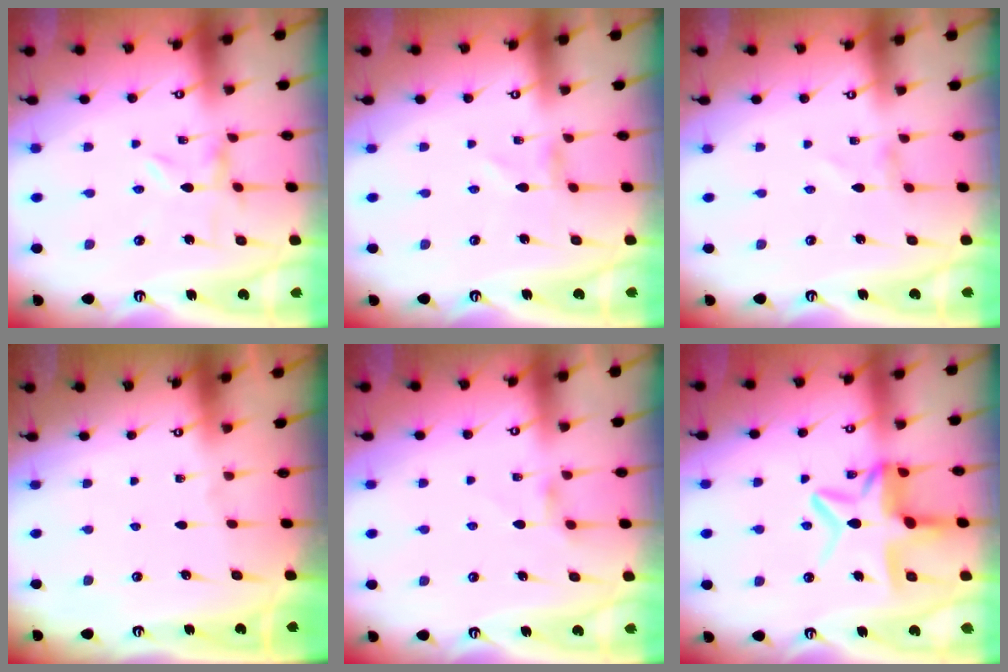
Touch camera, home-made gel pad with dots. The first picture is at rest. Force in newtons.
{"total": 0.6, "press": 0.6, "slide": 0.2}
{"total": 1.3, "press": 1.3, "slide": 0.0}
{"total": 0.0}
{"total": 2.9, "press": 2.9, "slide": 0.4}
{"total": 11.8, "press": 11.7, "slide": 1.2}